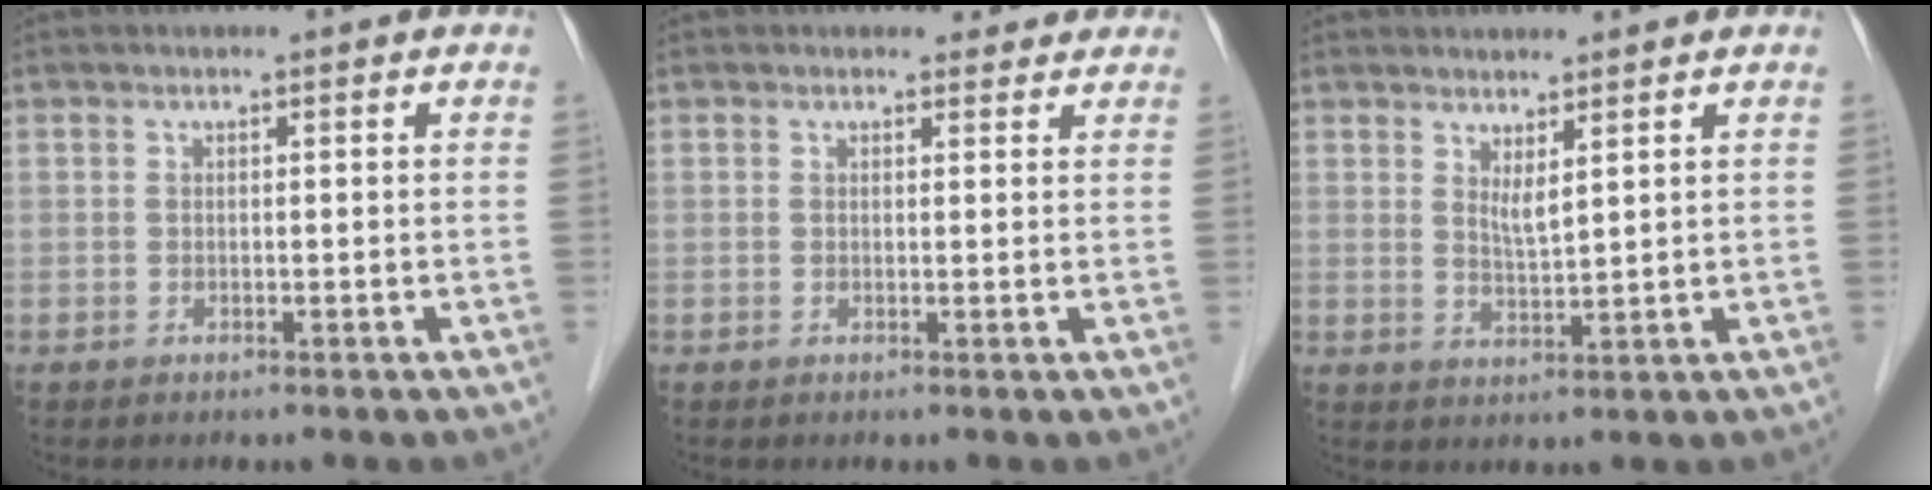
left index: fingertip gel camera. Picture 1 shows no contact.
{"total": 2.3, "force": [2.0, 1.2, 0.0], "torque": [0.005, 0.001, 0.015]}
{"total": 2.4, "force": [1.6, 0.1, 1.8], "torque": [-0.041, -0.013, 0.036]}